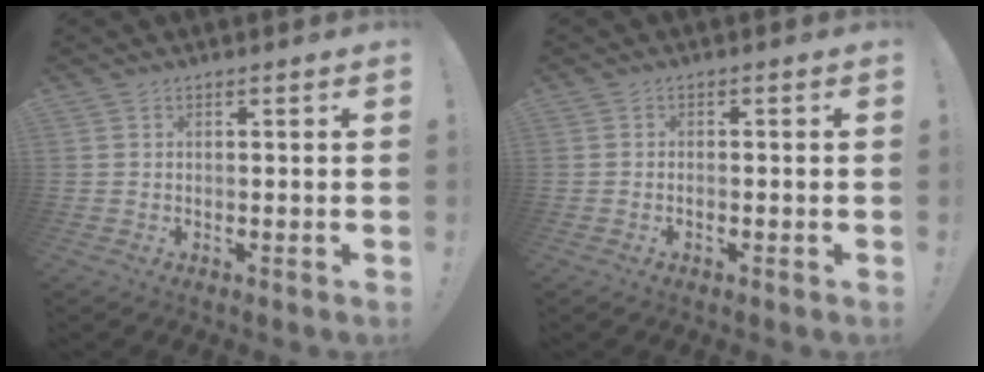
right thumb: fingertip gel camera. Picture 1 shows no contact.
{"total": 0.9, "force": [-0.9, 0.2, 0.3], "torque": [-0.005, 0.001, -0.016]}